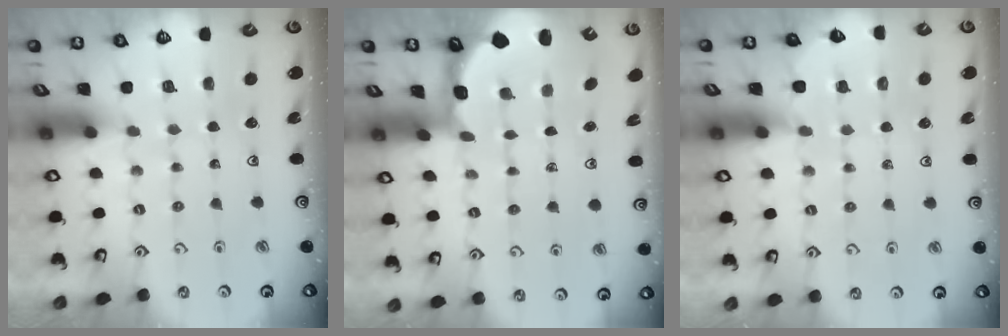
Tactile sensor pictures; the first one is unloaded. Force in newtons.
{"total": 2.2, "press": 1.9, "slide": 1.1}
{"total": 4.7, "press": 4.7, "slide": 0.7}